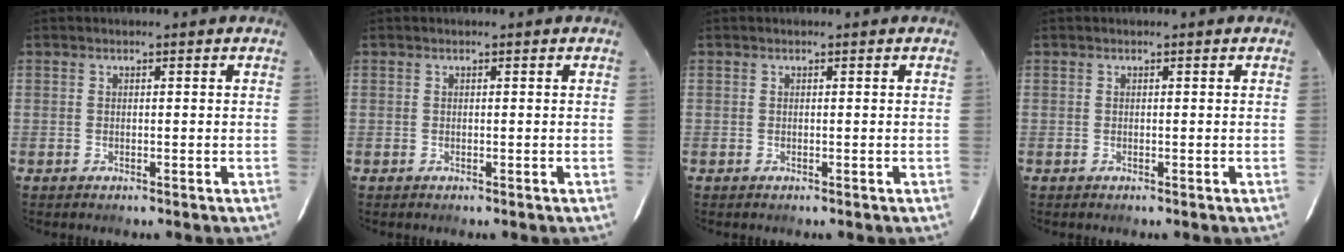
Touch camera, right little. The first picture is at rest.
{"total": 0.0}
{"total": 0.0}
{"total": 0.0}